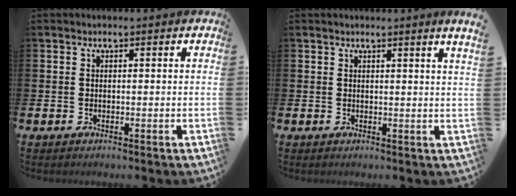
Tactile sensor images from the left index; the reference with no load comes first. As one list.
[{"total": 1.3, "force": [1.1, -0.6, 0.4], "torque": [0.004, -0.012, 0.017]}]